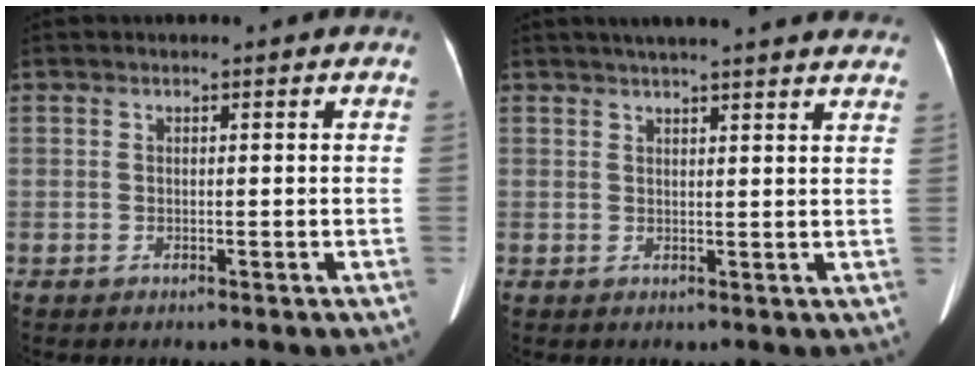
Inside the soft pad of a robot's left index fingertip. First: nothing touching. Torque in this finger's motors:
{"motor_torque": [0.44, -0.56, 0.03, 0.01]}